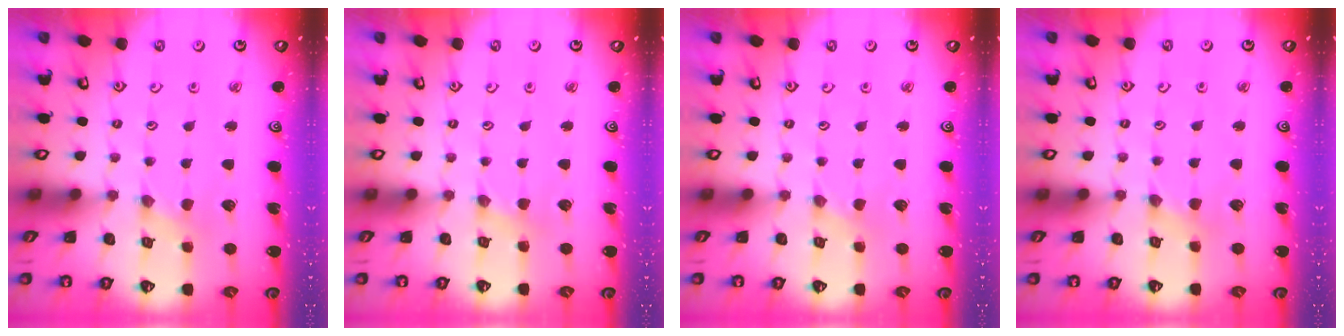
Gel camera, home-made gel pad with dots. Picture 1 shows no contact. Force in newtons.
{"total": 2.1, "press": 2.1, "slide": 0.4}
{"total": 0.0}
{"total": 2.0, "press": 2.0, "slide": 0.4}